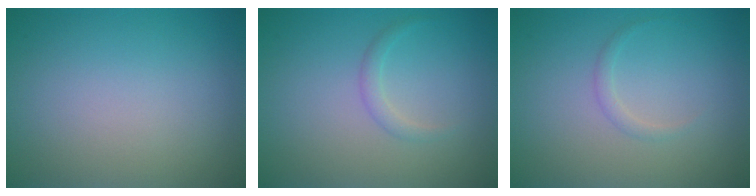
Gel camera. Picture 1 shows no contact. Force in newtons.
{"total": 1.0, "press": 1.0, "slide": 0.1}
{"total": 0.8, "press": 0.8, "slide": 0.1}